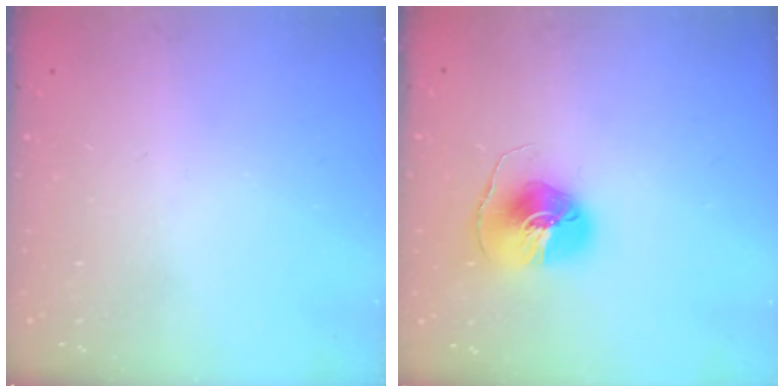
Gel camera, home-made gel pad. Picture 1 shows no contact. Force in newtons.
{"total": 9.6, "press": 9.6, "slide": 0.8}